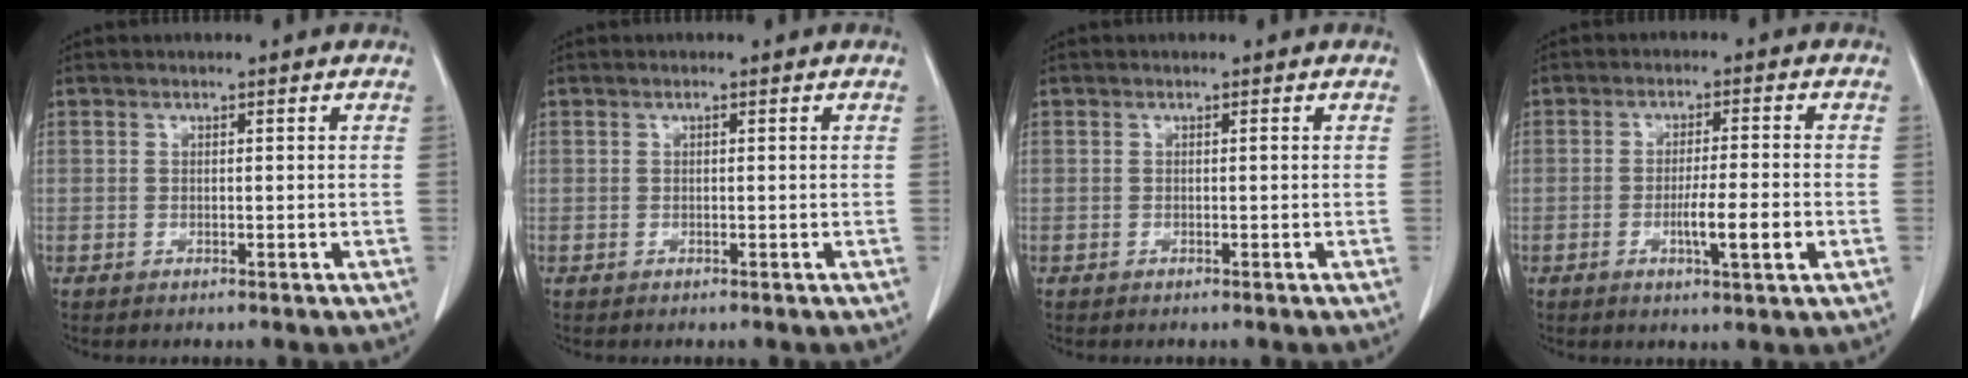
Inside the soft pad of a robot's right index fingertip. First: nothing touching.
{"total": 0.0}
{"total": 0.0}
{"total": 6.1, "force": [-1.8, 0.2, 5.8], "torque": [-0.092, -0.005, -0.025]}